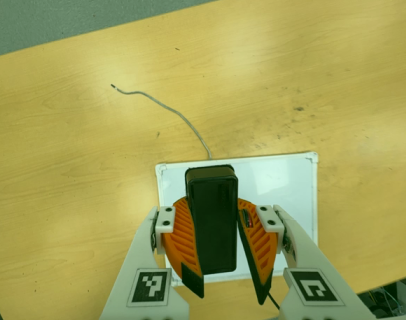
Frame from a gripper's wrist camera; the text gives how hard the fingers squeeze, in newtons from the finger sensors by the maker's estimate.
{"total": 11.0, "left": 10.9, "right": 11.2}